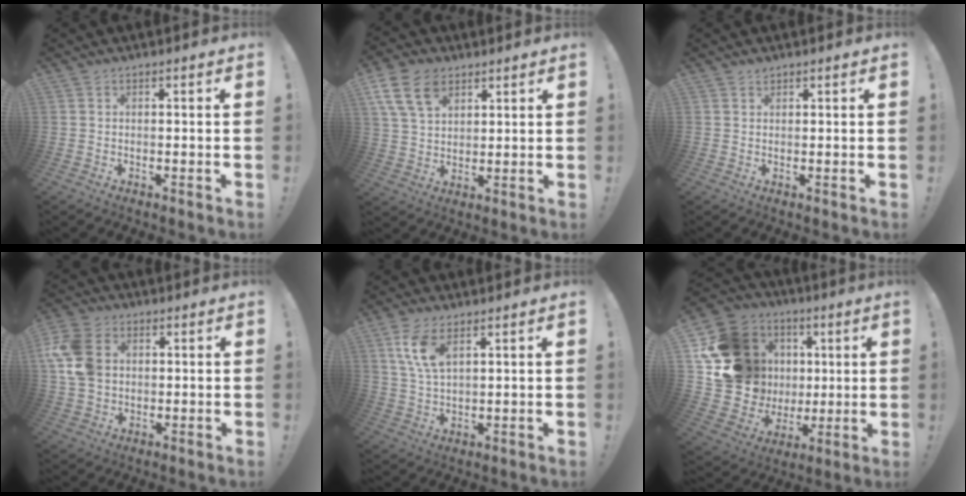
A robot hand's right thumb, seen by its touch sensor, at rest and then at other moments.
{"total": 12.7, "force": [6.6, 8.3, 6.8], "torque": [-0.117, -0.019, 0.131]}
{"total": 0.8, "force": [0.7, 0.3, 0.3], "torque": [-0.005, -0.001, 0.013]}
{"total": 13.0, "force": [2.3, 9.8, 8.2], "torque": [-0.164, 0.001, 0.049]}
{"total": 8.4, "force": [4.2, 3.6, 6.3], "torque": [-0.128, -0.016, 0.075]}
{"total": 22.3, "force": [5.7, 19.2, 9.9], "torque": [-0.167, -0.025, 0.166]}